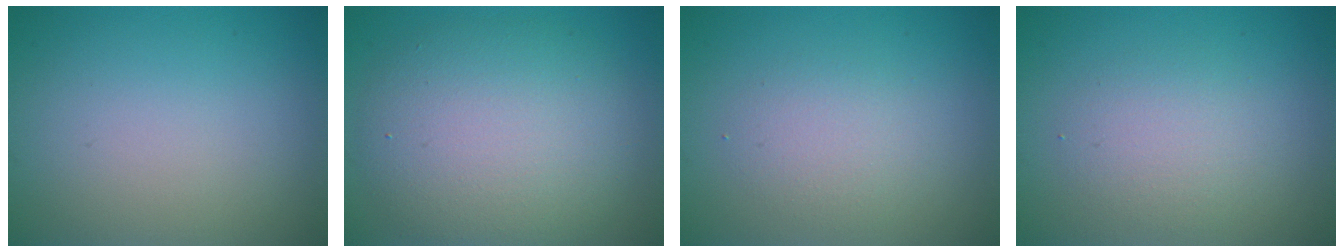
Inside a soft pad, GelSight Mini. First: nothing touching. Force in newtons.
{"total": 7.8, "press": 7.8, "slide": 0.6}
{"total": 2.2, "press": 2.2, "slide": 0.0}
{"total": 2.5, "press": 2.5, "slide": 0.2}